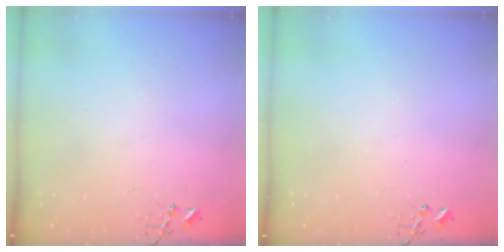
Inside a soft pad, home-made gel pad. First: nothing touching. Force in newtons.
{"total": 0.0}